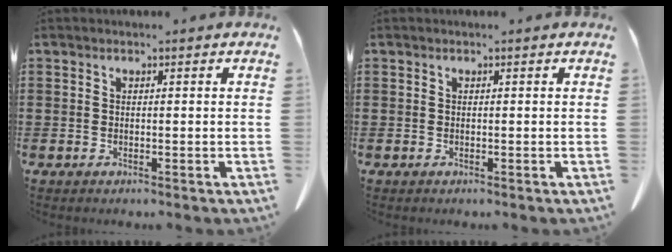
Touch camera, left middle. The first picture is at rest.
{"total": 0.0}